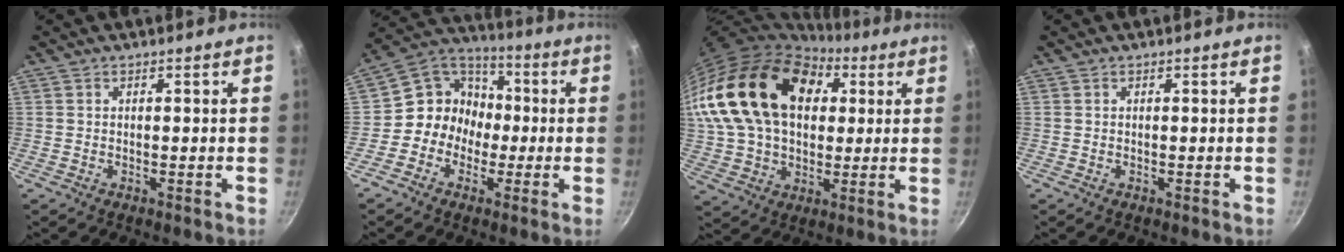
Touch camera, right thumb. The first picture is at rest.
{"total": 11.0, "force": [-1.4, 9.9, 4.5], "torque": [-0.028, 0.043, -0.045]}
{"total": 26.4, "force": [7.5, 17.7, 18.1], "torque": [-0.313, 0.014, 0.129]}
{"total": 0.0}